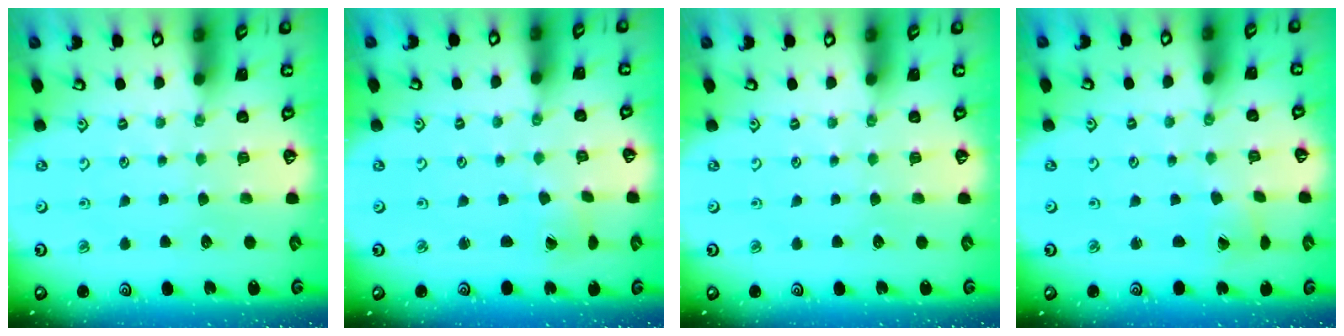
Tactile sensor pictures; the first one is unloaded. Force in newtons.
{"total": 1.5, "press": 1.5, "slide": 0.1}
{"total": 0.0}
{"total": 1.6, "press": 1.6, "slide": 0.3}